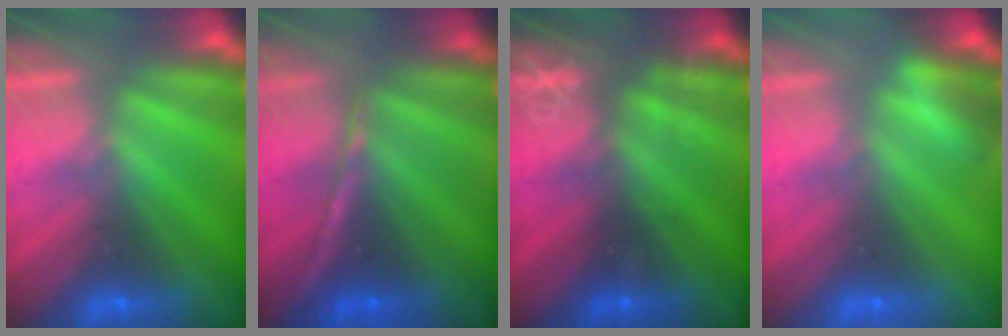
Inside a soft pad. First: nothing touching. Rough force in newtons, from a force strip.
{"total": 1.3}
{"total": 3.0}
{"total": 2.8}